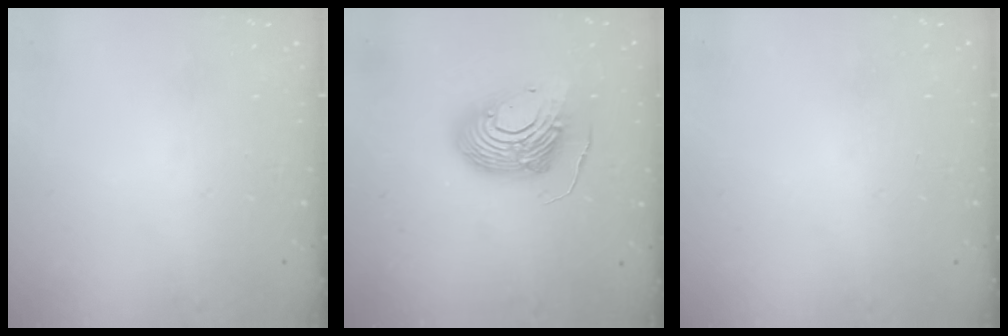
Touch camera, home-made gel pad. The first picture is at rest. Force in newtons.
{"total": 14.1, "press": 14.0, "slide": 1.2}
{"total": 0.0}